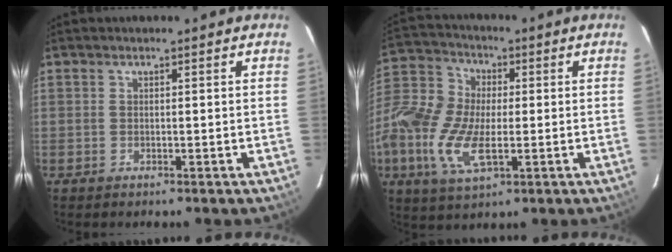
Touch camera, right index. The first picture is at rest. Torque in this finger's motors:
{"motor_torque": [0.52, -0.28, 0.49, 0.21]}